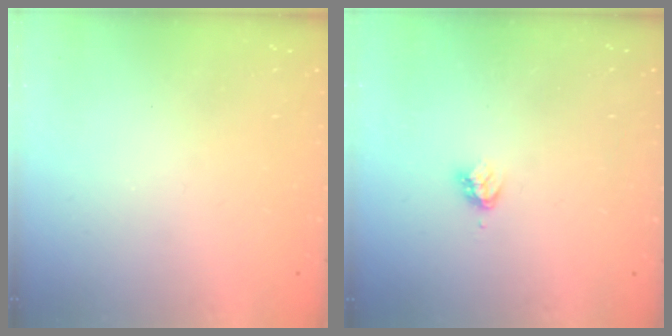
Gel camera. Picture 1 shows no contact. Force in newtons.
{"total": 3.2, "press": 3.1, "slide": 0.5}